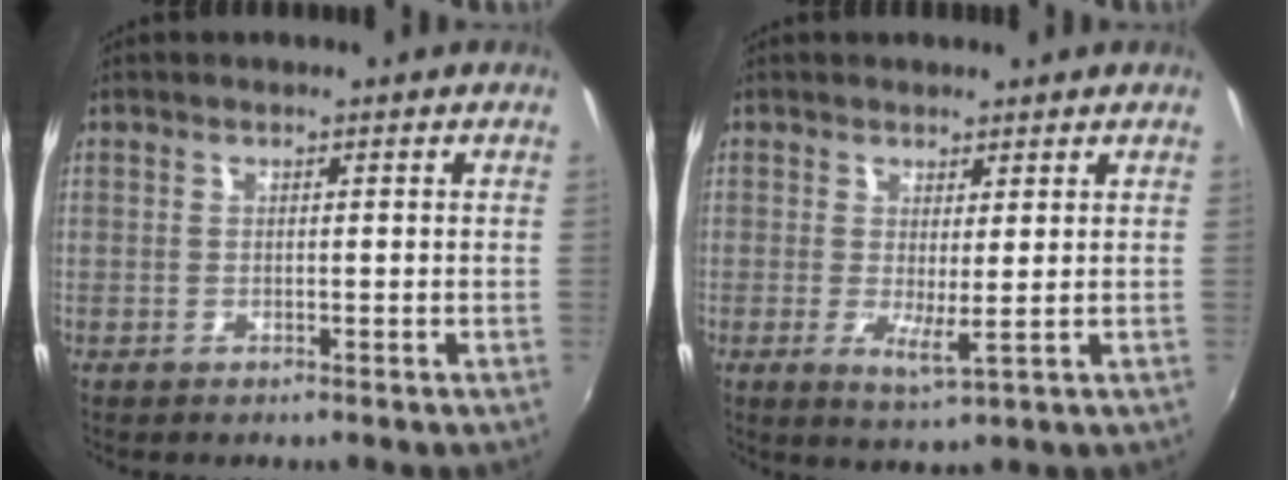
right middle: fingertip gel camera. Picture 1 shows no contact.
{"total": 3.4, "force": [0.6, 0.3, 3.3], "torque": [-0.059, -0.012, 0.010]}